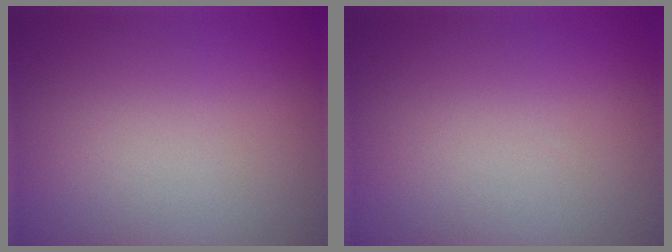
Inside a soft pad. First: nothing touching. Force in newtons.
{"total": 0.0}